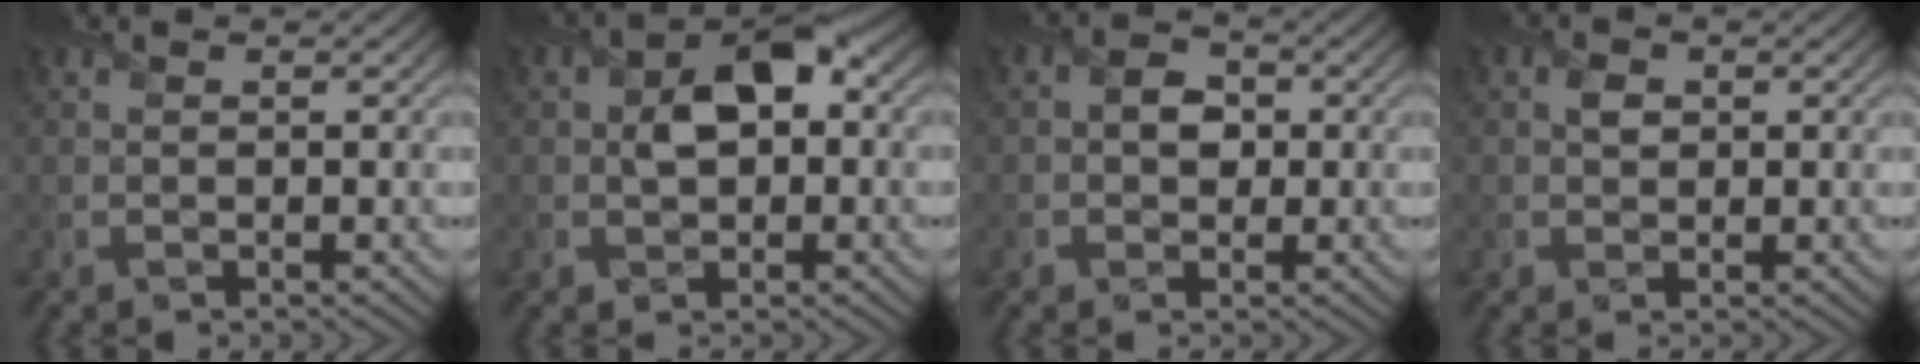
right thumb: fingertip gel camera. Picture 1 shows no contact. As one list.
[{"total": 6.3, "force": [0.4, 4.1, 4.7], "torque": [-0.074, 0.006, 0.004]}, {"total": 3.6, "force": [0.1, 3.1, 1.9], "torque": [-0.028, -0.001, -0.014]}, {"total": 1.8, "force": [0.4, 1.5, 0.9], "torque": [-0.018, -0.002, 0.005]}]